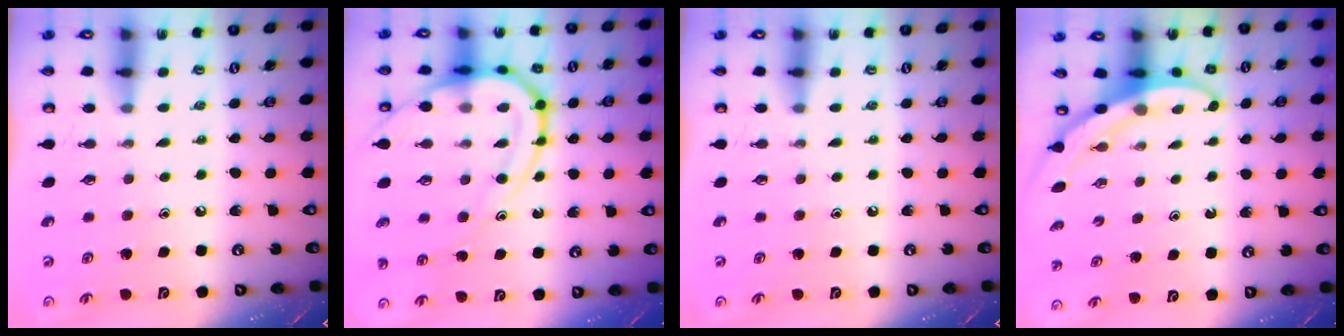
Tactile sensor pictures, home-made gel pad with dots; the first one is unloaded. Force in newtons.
{"total": 15.3, "press": 15.3, "slide": 1.4}
{"total": 0.0}
{"total": 3.2, "press": 3.2, "slide": 0.1}